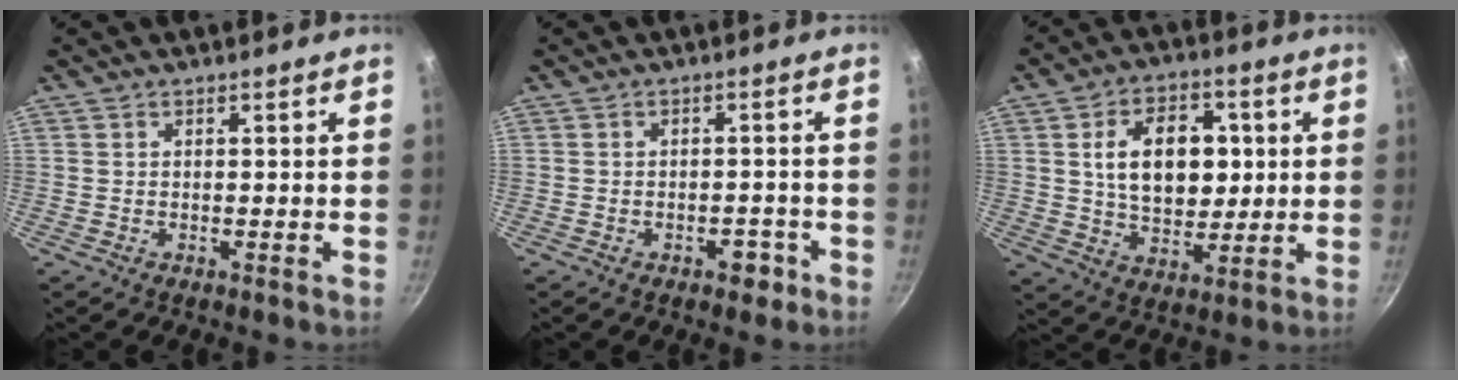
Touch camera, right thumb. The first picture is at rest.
{"total": 3.4, "force": [-1.9, 2.1, 1.9], "torque": [-0.006, 0.023, -0.015]}
{"total": 14.6, "force": [2.5, 9.7, 10.7], "torque": [-0.132, -0.002, 0.041]}